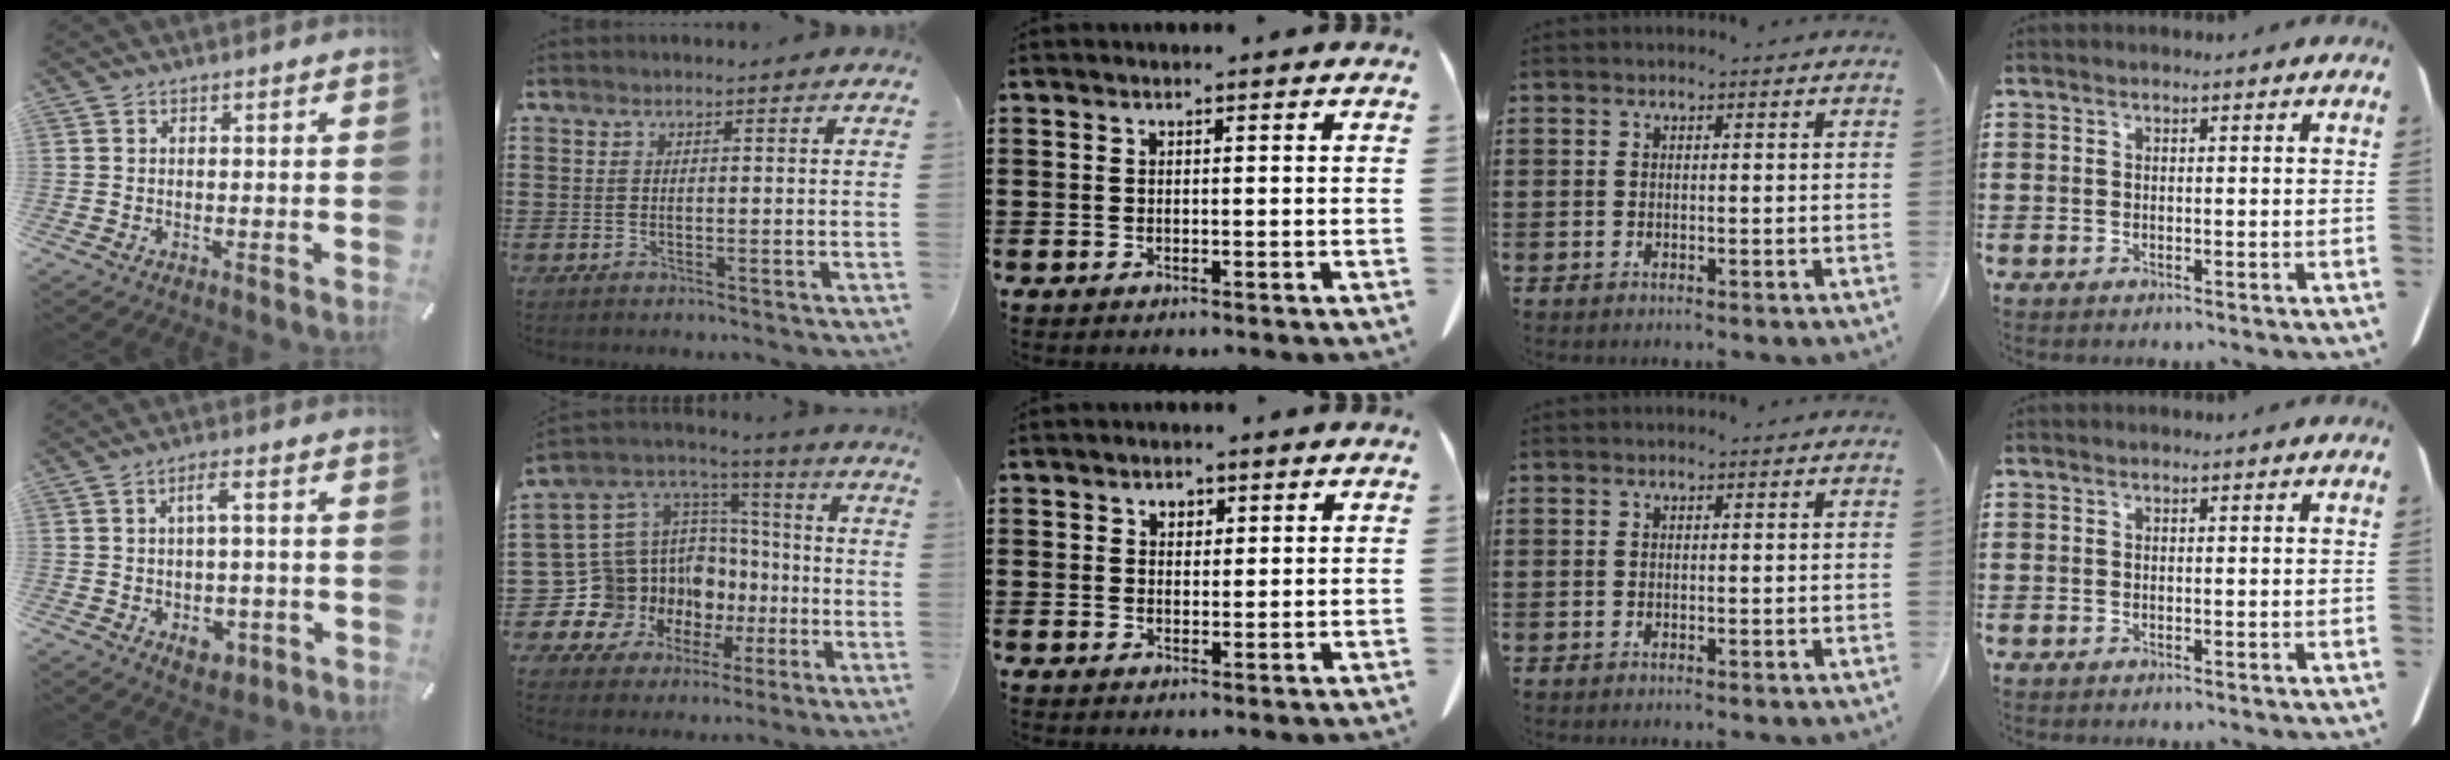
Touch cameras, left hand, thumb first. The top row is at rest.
{"thumb": {"total": 6.8, "force": [-1.1, 3.6, 5.7], "torque": [-0.096, 0.003, -0.024]}, "index": {"total": 14.6, "force": [-5.4, 13.2, 3.3], "torque": [-0.120, -0.037, -0.055]}, "middle": {"total": 1.7, "force": [1.1, 1.1, 0.7], "torque": [-0.009, 0.000, 0.020]}}